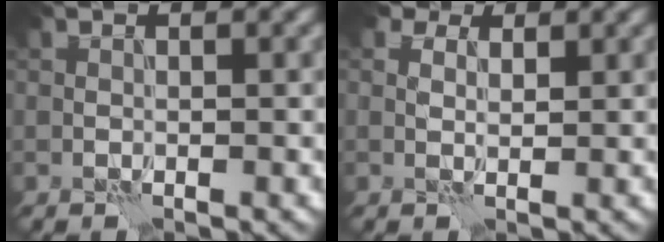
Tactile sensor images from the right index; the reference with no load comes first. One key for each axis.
{"total": 4.2, "fx": 2.7, "fy": 2.5, "fz": 2.0, "tx": -0.042, "ty": 0.007, "tz": 0.029}